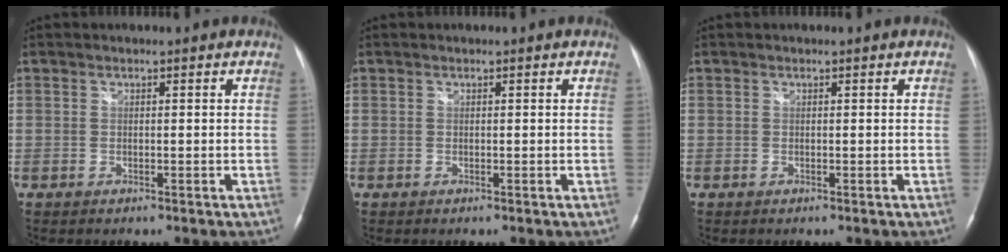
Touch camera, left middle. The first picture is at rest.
{"total": 0.0}
{"total": 0.0}